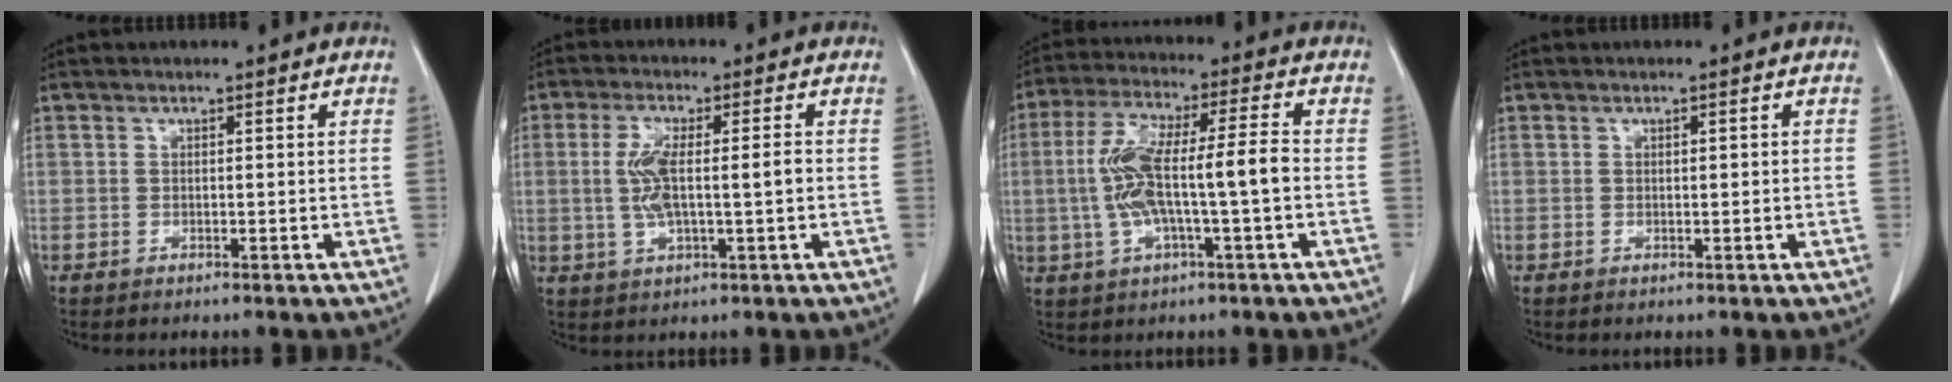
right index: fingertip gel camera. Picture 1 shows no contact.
{"total": 7.2, "force": [0.0, 1.7, 7.0], "torque": [-0.146, 0.008, 0.006]}
{"total": 11.6, "force": [-1.0, 1.7, 11.4], "torque": [-0.229, 0.024, -0.016]}
{"total": 0.8, "force": [0.0, 0.1, 0.8], "torque": [-0.014, -0.001, 0.002]}